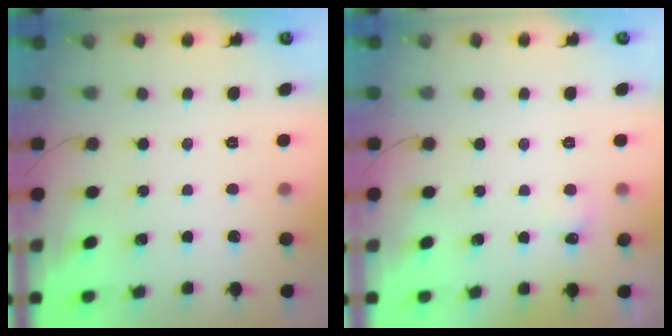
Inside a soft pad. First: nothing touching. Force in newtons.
{"total": 3.3, "press": 3.0, "slide": 1.2}